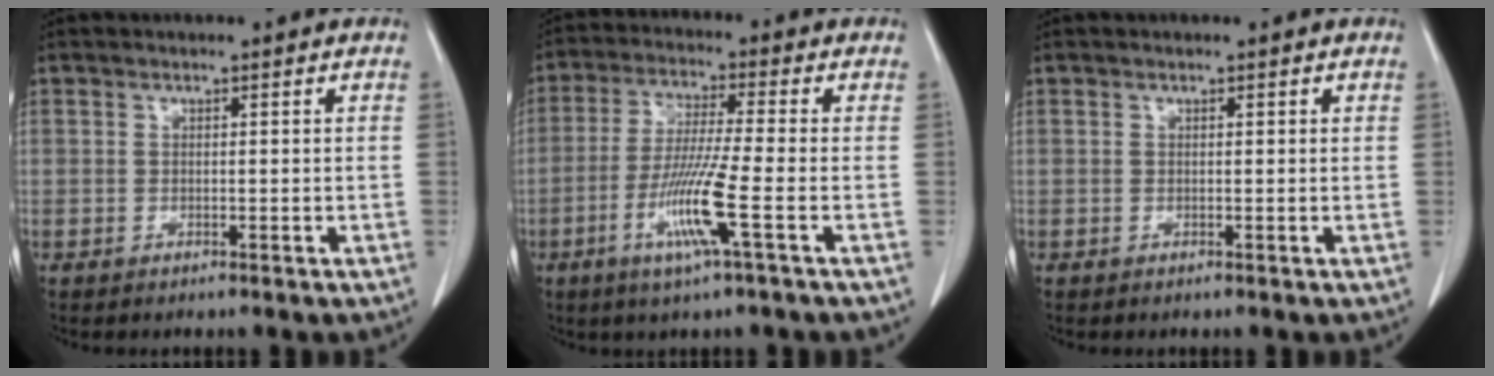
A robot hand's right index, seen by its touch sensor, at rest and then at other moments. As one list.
[{"total": 9.5, "force": [-3.4, -0.8, 8.8], "torque": [-0.175, -0.018, -0.070]}, {"total": 0.0}]